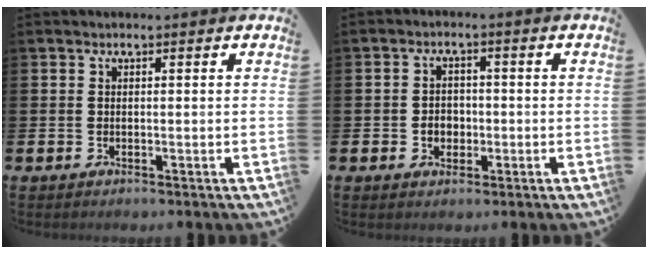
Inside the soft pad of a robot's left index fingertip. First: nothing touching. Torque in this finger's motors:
{"motor_torque": [0.10, 0.01, 0.04, 0.01]}